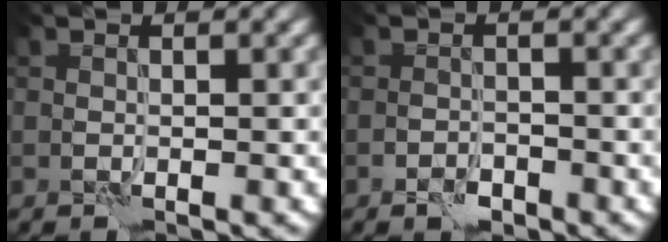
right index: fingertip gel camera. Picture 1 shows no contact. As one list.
[{"total": 1.6, "force": [-1.2, 0.9, 0.6], "torque": [-0.006, 0.002, -0.022]}]